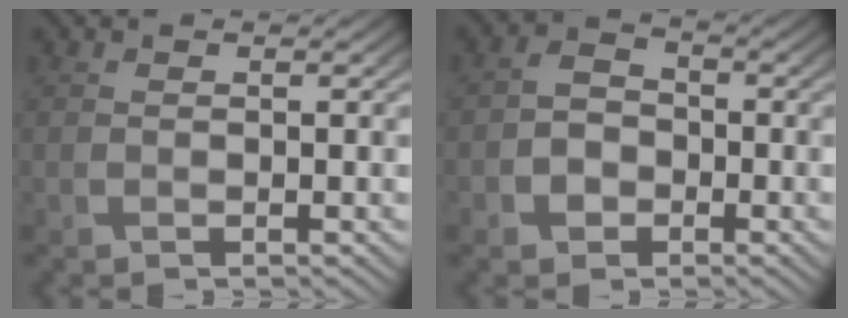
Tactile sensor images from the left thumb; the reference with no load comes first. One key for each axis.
{"total": 3.5, "fx": -1.3, "fy": 2.7, "fz": 1.7, "tx": -0.032, "ty": 0.002, "tz": -0.031}